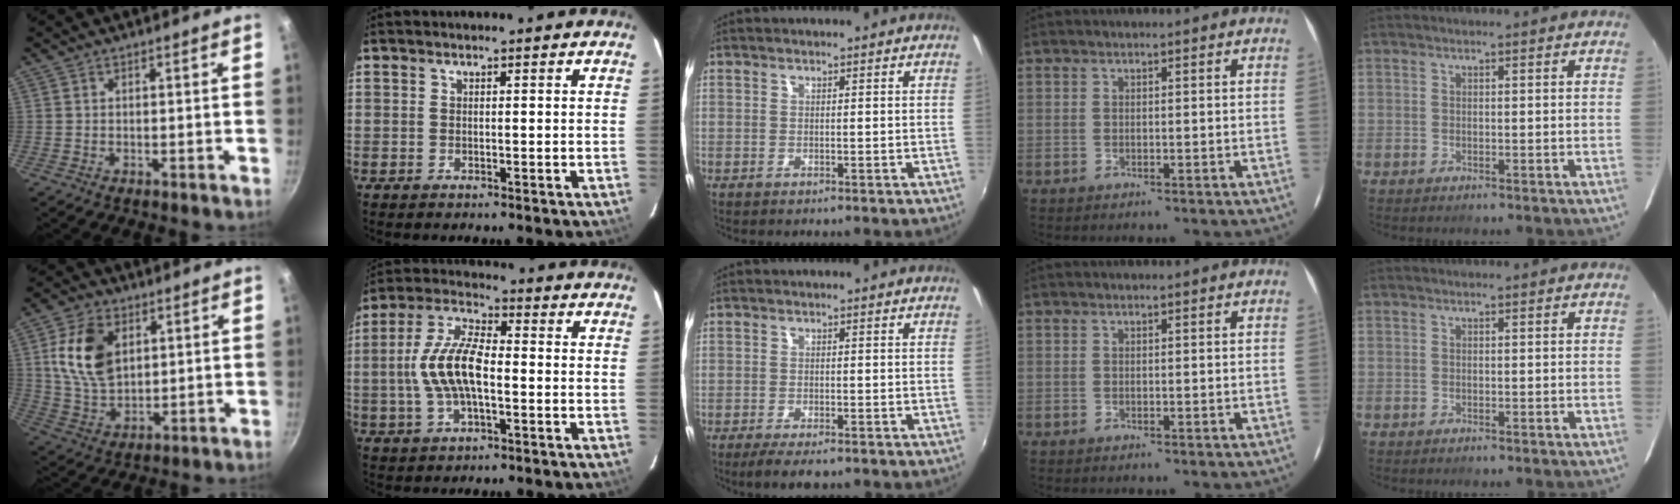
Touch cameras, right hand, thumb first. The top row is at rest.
{"thumb": {"total": 13.3, "force": [3.7, 8.8, 9.3], "torque": [-0.155, -0.015, 0.075]}, "index": {"total": 11.4, "force": [-1.5, 4.7, 10.3], "torque": [-0.219, 0.011, -0.030]}, "middle": {"total": 4.3, "force": [-3.2, 0.9, 2.6], "torque": [-0.061, -0.018, -0.056]}}